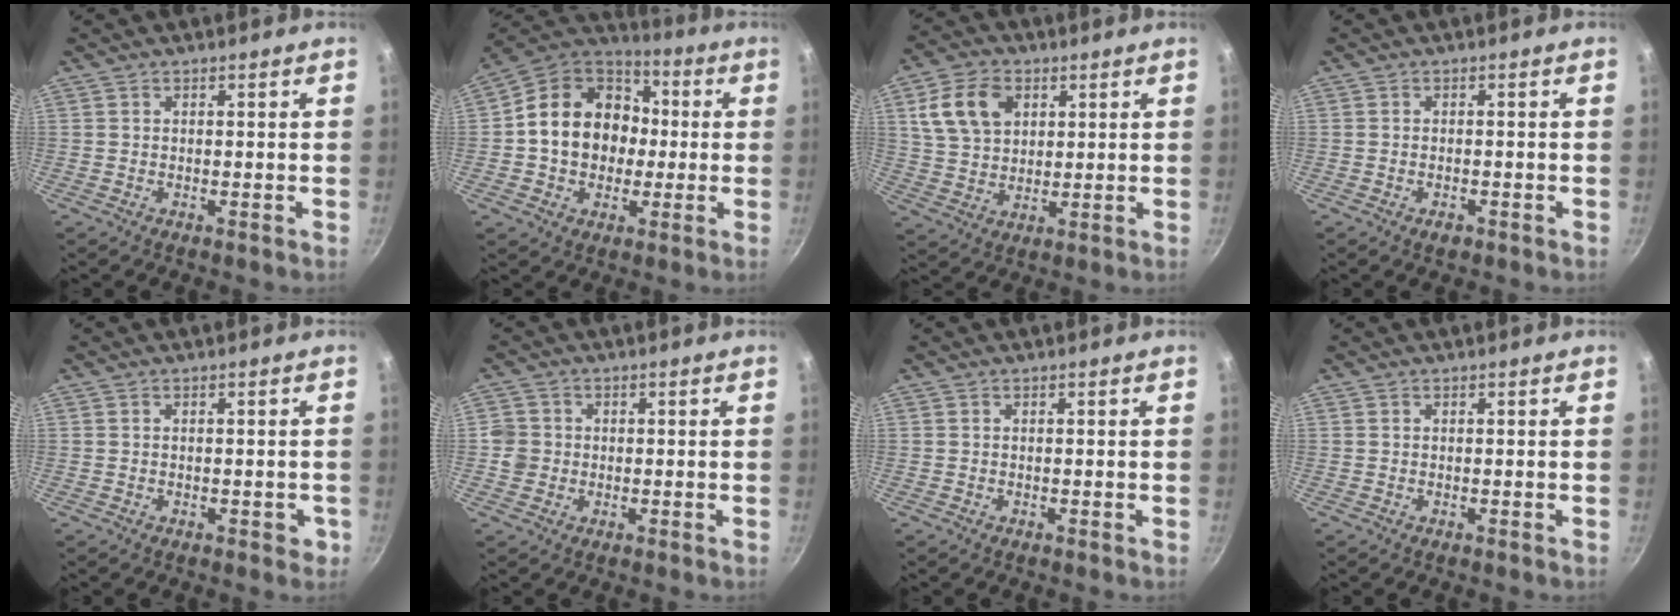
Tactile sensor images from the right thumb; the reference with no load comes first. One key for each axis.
{"total": 18.1, "fx": 0.3, "fy": 14.9, "fz": 10.3, "tx": -0.141, "ty": 0.036, "tz": -0.006}
{"total": 11.4, "fx": 3.9, "fy": 8.1, "fz": 7.0, "tx": -0.112, "ty": 0.000, "tz": 0.075}
{"total": 1.9, "fx": -1.1, "fy": 1.1, "fz": 1.1, "tx": -0.023, "ty": 0.005, "tz": -0.015}
{"total": 2.0, "fx": -0.7, "fy": 1.2, "fz": 1.4, "tx": -0.006, "ty": 0.007, "tz": -0.006}
{"total": 3.7, "fx": -0.5, "fy": 3.5, "fz": 1.0, "tx": 0.000, "ty": 0.012, "tz": -0.012}
{"total": 0.0}
{"total": 0.0}